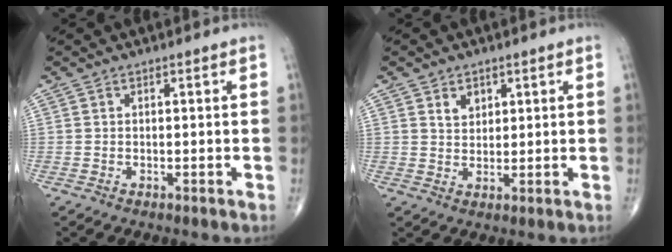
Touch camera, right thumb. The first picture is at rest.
{"total": 3.3, "force": [1.7, 2.4, 1.5], "torque": [-0.011, -0.013, 0.032]}